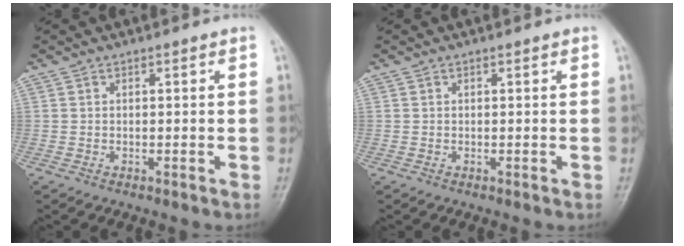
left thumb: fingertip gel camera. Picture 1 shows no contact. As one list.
[{"total": 0.0}]